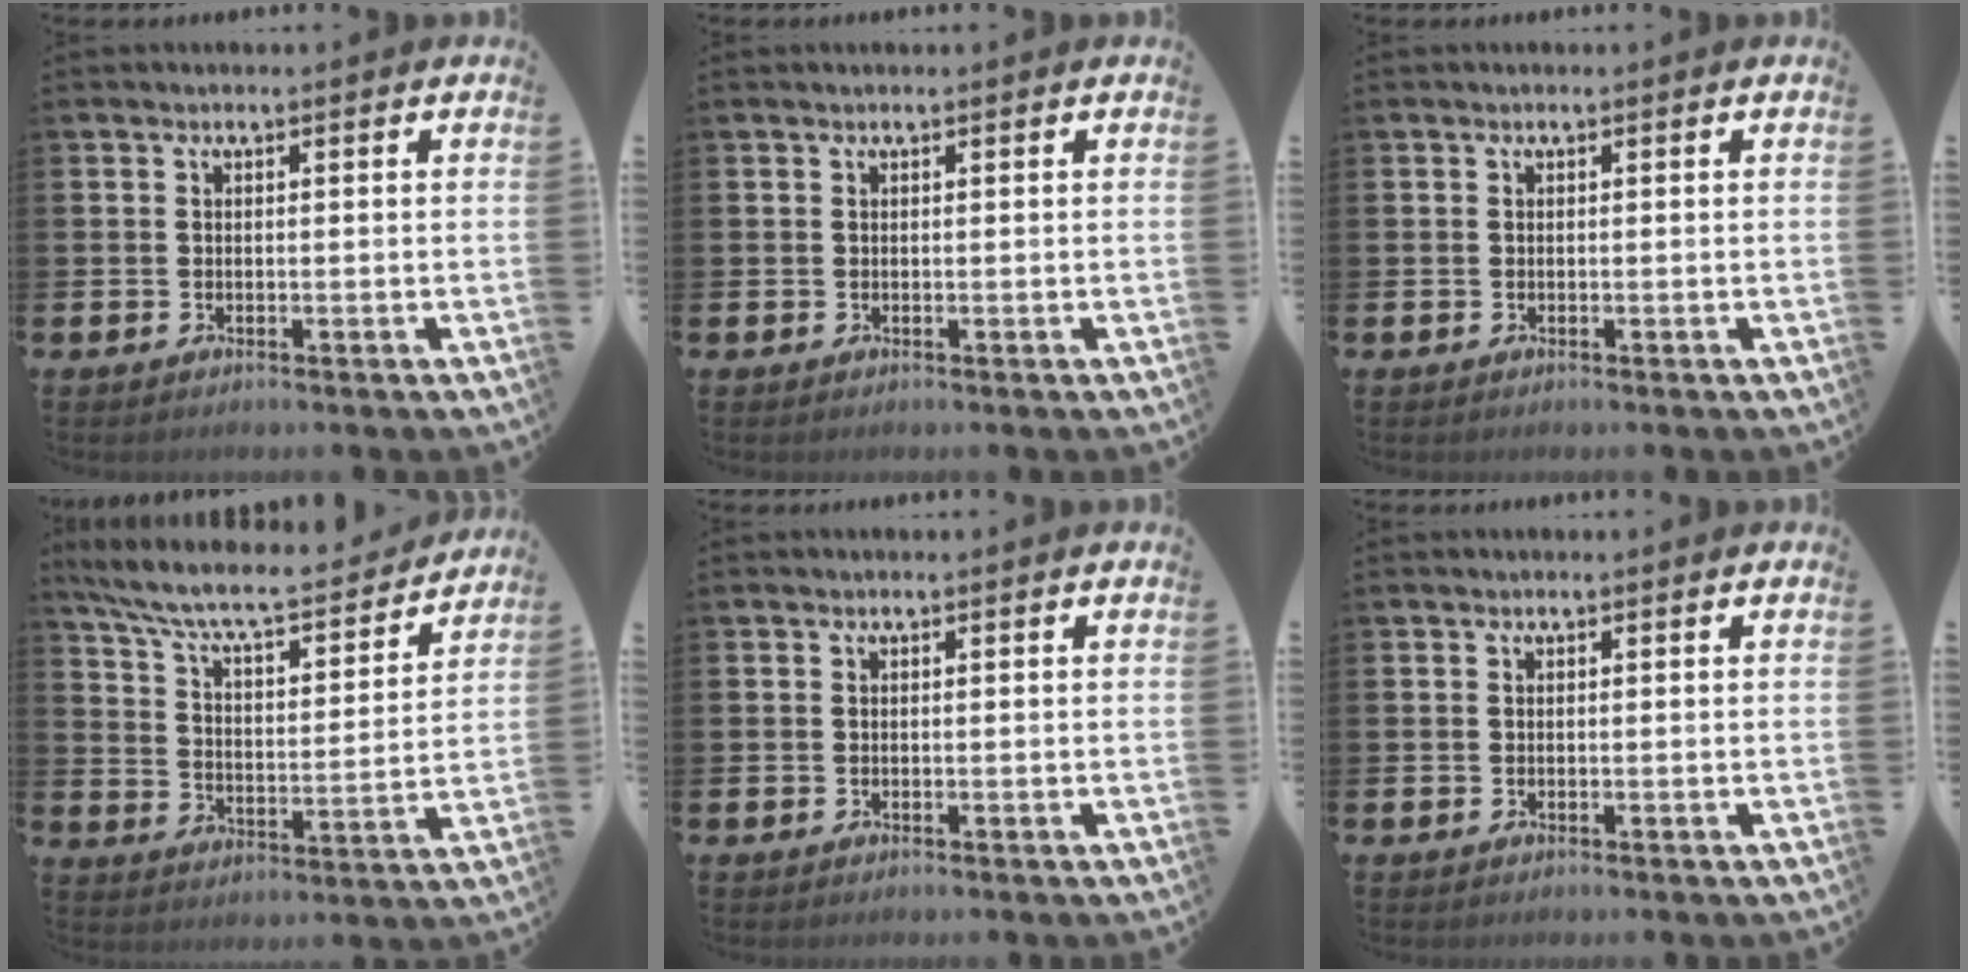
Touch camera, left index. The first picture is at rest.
{"total": 0.0}
{"total": 0.0}
{"total": 8.3, "force": [7.5, 1.4, 3.3], "torque": [-0.090, -0.058, 0.122]}
{"total": 0.0}
{"total": 0.0}